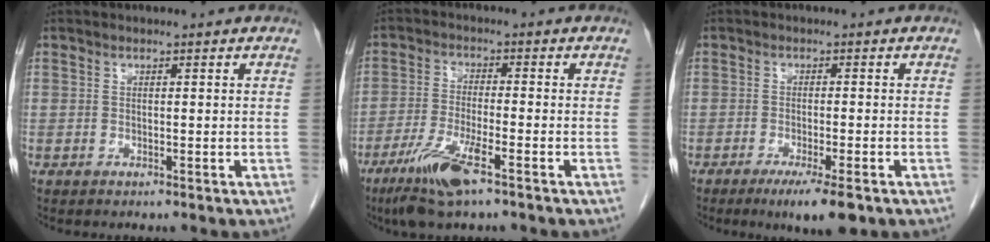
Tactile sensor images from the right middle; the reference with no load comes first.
{"total": 8.4, "force": [-5.1, 0.9, 6.6], "torque": [-0.138, -0.019, -0.094]}
{"total": 5.9, "force": [-3.7, 0.4, 4.6], "torque": [-0.070, -0.016, -0.057]}